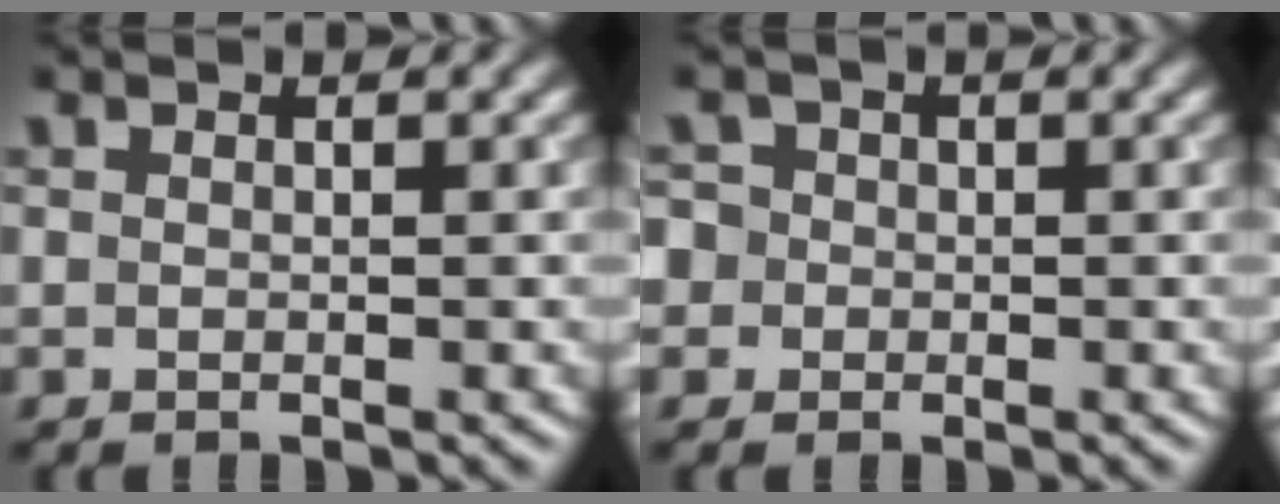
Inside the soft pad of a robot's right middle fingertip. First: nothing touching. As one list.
[{"total": 3.4, "force": [-0.1, 3.2, 1.0], "torque": [-0.004, 0.024, -0.028]}]